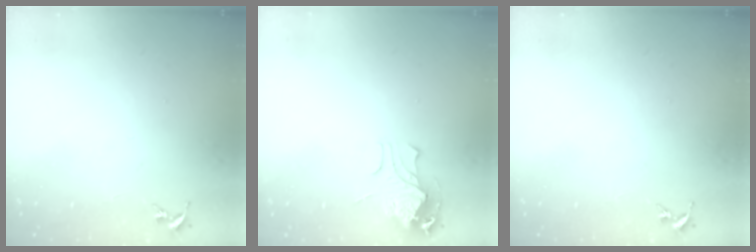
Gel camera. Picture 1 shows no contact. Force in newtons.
{"total": 9.5, "press": 9.5, "slide": 1.1}
{"total": 0.0}